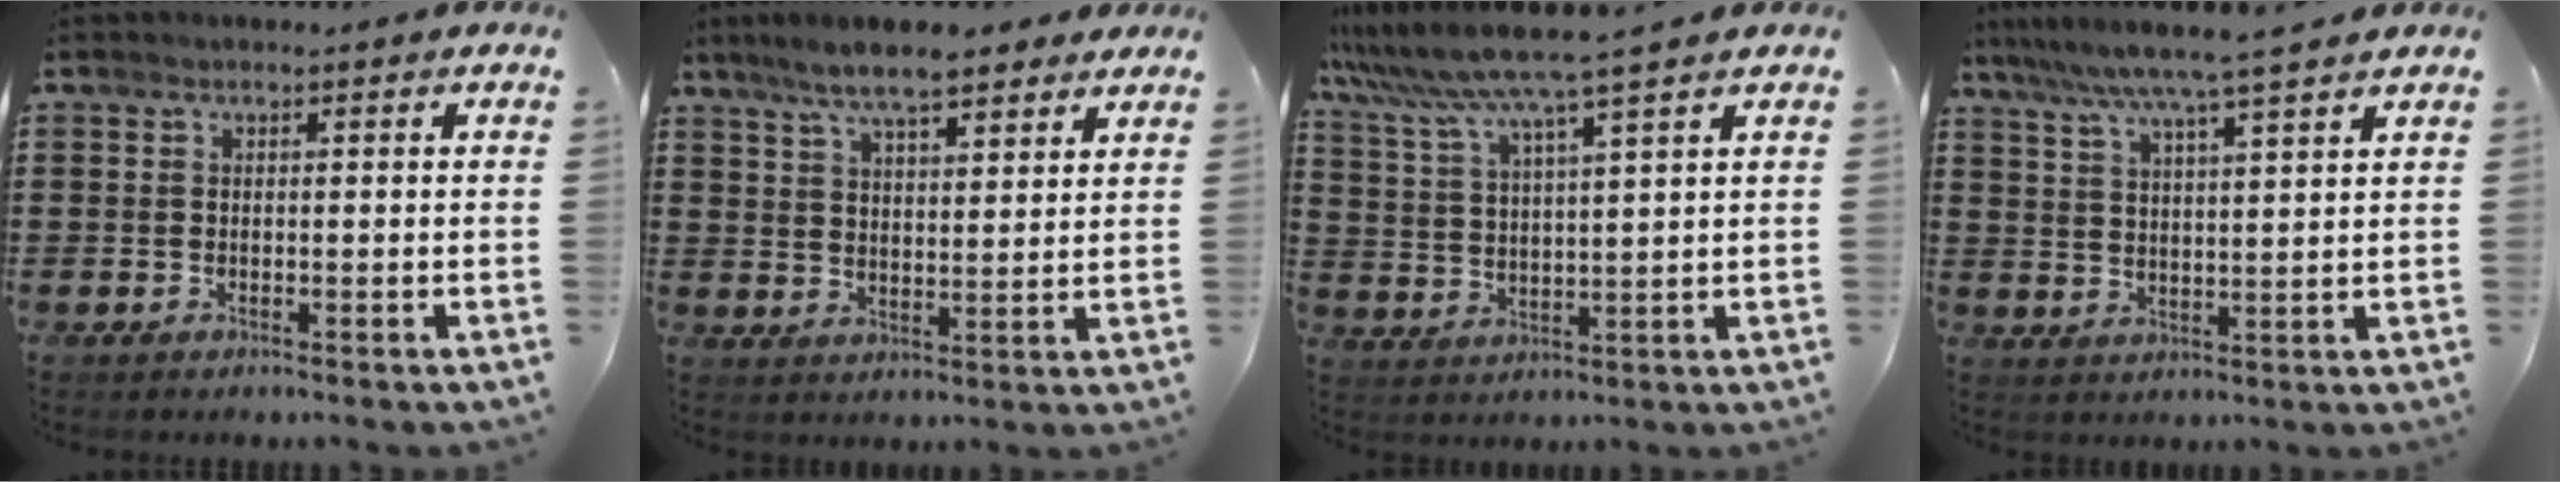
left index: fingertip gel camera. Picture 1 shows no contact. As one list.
[{"total": 7.4, "force": [6.2, 1.6, 3.8], "torque": [-0.092, -0.007, 0.112]}, {"total": 7.5, "force": [6.4, -1.1, 3.7], "torque": [-0.095, -0.037, 0.109]}, {"total": 6.2, "force": [5.3, -1.0, 3.0], "torque": [-0.077, -0.030, 0.090]}]